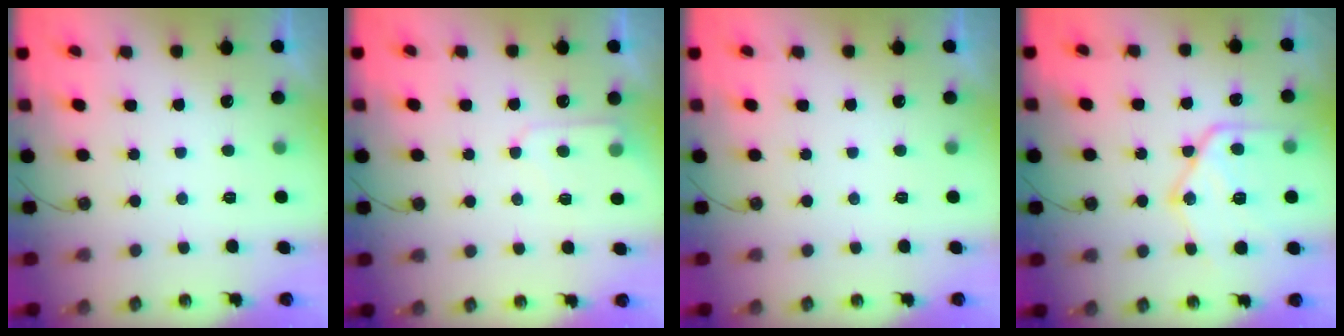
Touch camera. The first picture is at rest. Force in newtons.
{"total": 5.4, "press": 5.4, "slide": 0.6}
{"total": 0.0}
{"total": 18.8, "press": 18.7, "slide": 1.5}